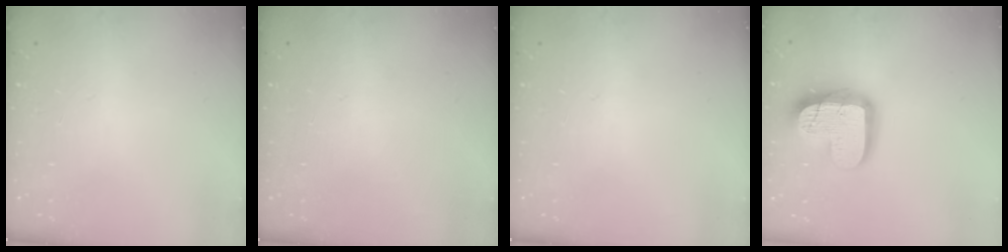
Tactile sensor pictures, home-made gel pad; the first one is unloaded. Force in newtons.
{"total": 0.0}
{"total": 0.0}
{"total": 17.4, "press": 17.4, "slide": 1.7}